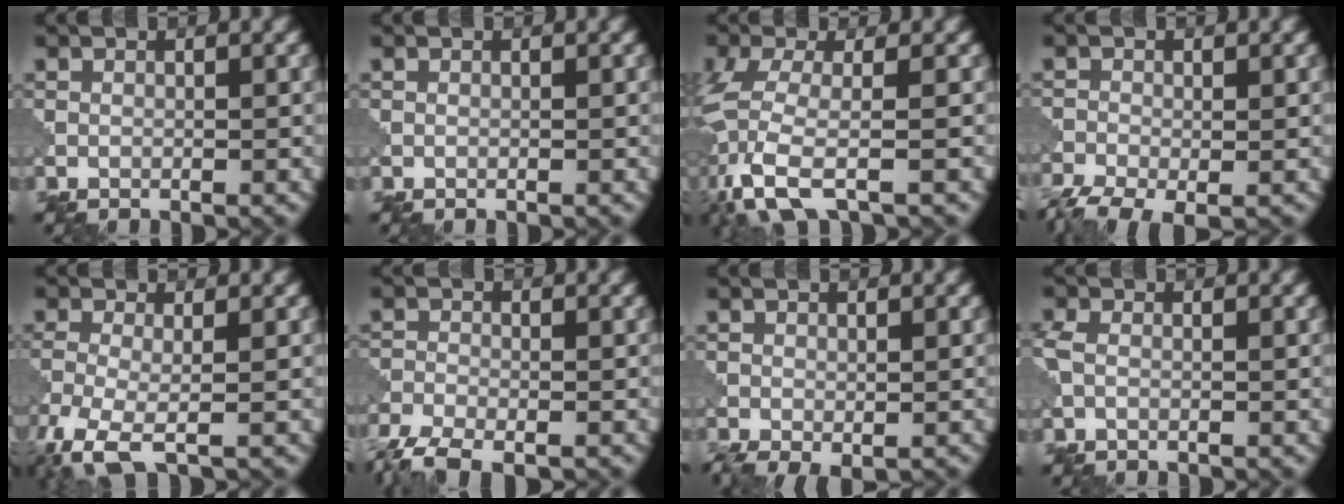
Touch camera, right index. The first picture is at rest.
{"total": 0.0}
{"total": 7.1, "force": [-3.3, 2.1, 5.9], "torque": [-0.141, -0.014, -0.071]}
{"total": 4.6, "force": [-3.0, 1.6, 3.1], "torque": [-0.063, -0.011, -0.063]}
{"total": 5.7, "force": [-3.3, 1.8, 4.3], "torque": [-0.100, -0.014, -0.074]}
{"total": 4.5, "force": [-3.7, 1.2, 2.4], "torque": [-0.050, -0.011, -0.080]}
{"total": 2.6, "force": [-1.3, 1.0, 2.0], "torque": [-0.037, -0.009, -0.019]}
{"total": 2.1, "force": [0.0, 1.3, 1.6], "torque": [-0.040, 0.008, -0.012]}